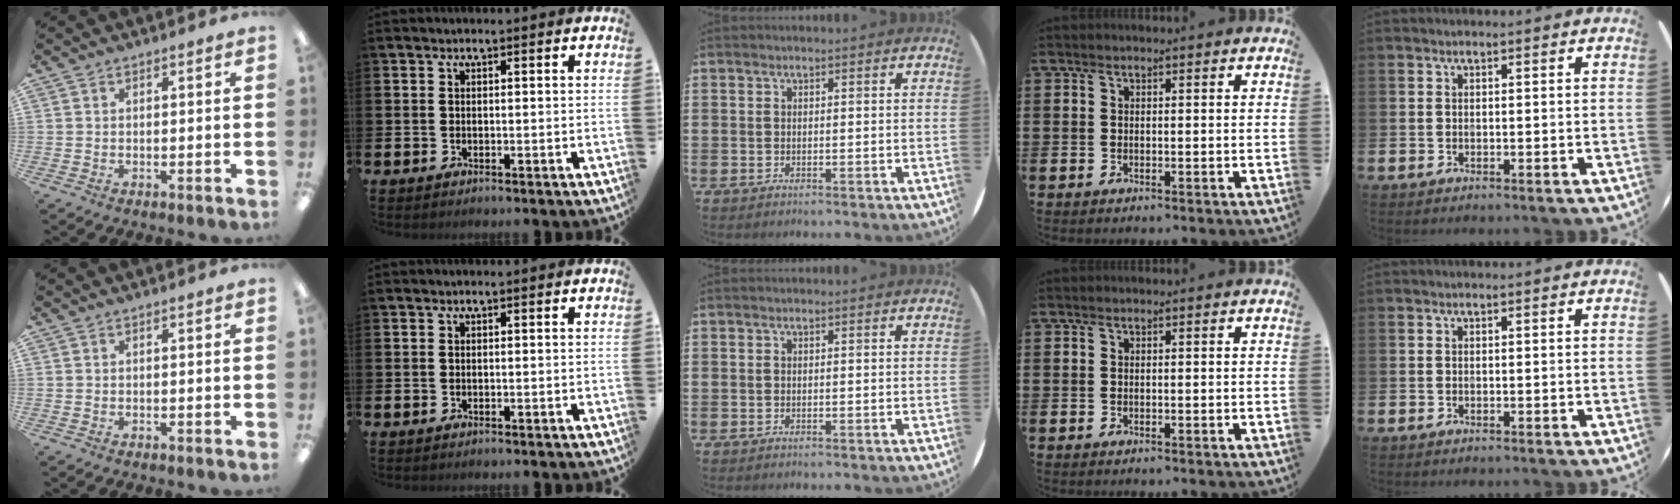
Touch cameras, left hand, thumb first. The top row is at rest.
{}